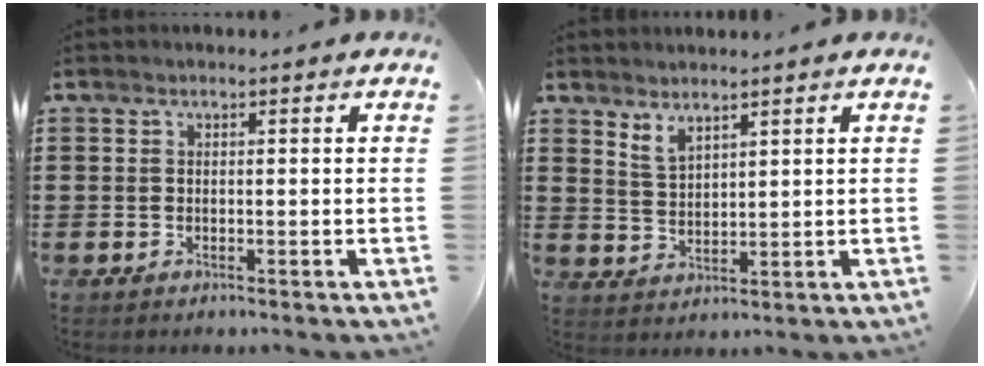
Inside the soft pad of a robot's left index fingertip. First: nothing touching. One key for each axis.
{"total": 2.9, "fx": 2.5, "fy": 1.0, "fz": 1.2, "tx": -0.029, "ty": 0.000, "tz": 0.047}